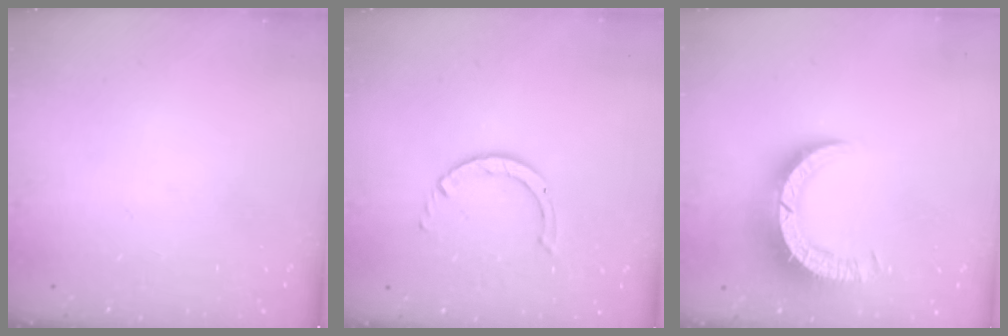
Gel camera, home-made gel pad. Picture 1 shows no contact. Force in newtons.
{"total": 1.4, "press": 1.4, "slide": 0.2}
{"total": 10.3, "press": 10.2, "slide": 1.2}